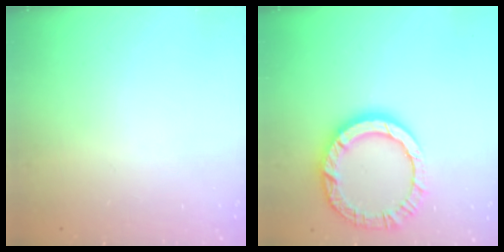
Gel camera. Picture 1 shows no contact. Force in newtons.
{"total": 12.7, "press": 12.6, "slide": 1.2}